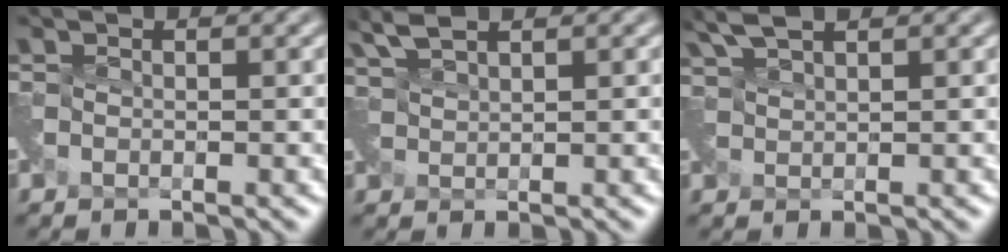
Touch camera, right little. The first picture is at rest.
{"total": 3.1, "force": [2.8, 0.2, 1.3], "torque": [-0.035, 0.015, 0.060]}
{"total": 3.3, "force": [3.0, 0.3, 1.4], "torque": [-0.037, 0.016, 0.061]}